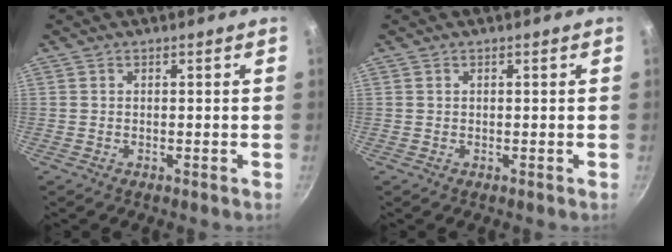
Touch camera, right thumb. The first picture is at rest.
{"total": 0.0}